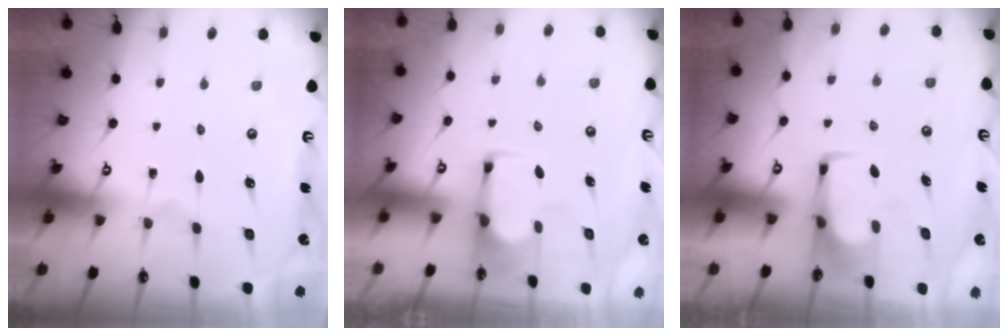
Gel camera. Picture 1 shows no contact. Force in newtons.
{"total": 1.6, "press": 1.5, "slide": 0.6}
{"total": 1.6, "press": 1.4, "slide": 0.7}